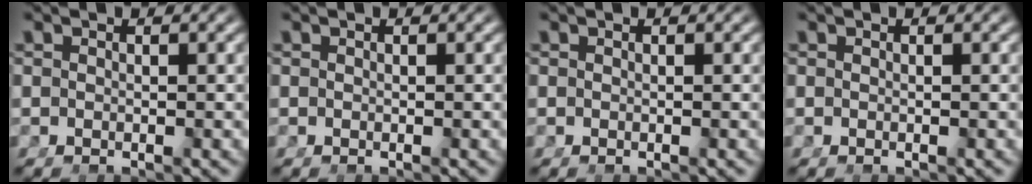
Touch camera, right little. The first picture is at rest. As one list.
[{"total": 0.0}, {"total": 0.0}, {"total": 0.0}]